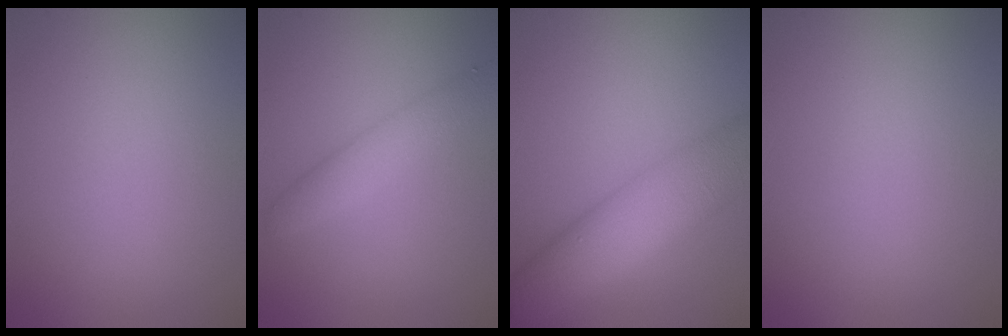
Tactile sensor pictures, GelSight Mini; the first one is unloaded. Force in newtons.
{"total": 3.0, "press": 3.0, "slide": 0.3}
{"total": 8.3, "press": 8.3, "slide": 0.5}
{"total": 0.0}